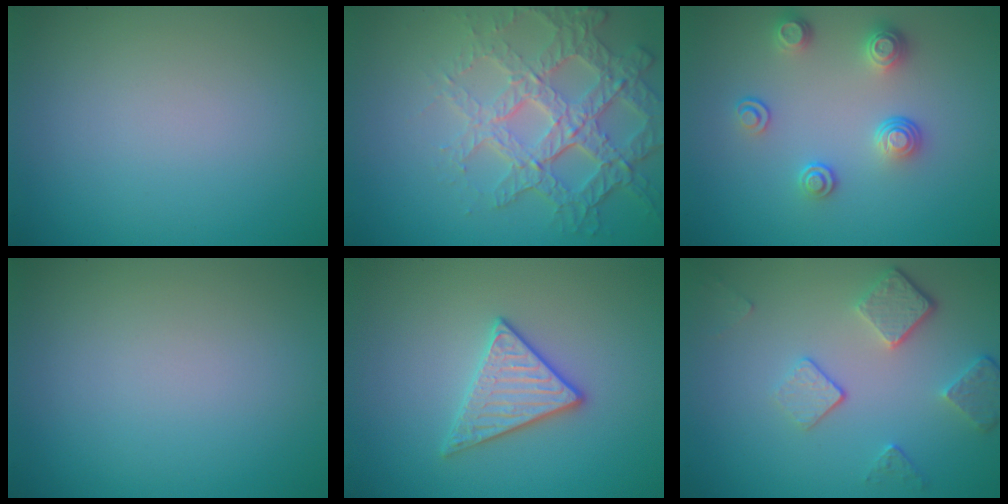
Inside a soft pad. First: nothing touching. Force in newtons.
{"total": 6.8, "press": 5.1, "slide": 4.5}
{"total": 2.9, "press": 2.6, "slide": 1.4}
{"total": 0.0}
{"total": 2.9, "press": 2.8, "slide": 0.7}
{"total": 3.9, "press": 2.9, "slide": 2.5}